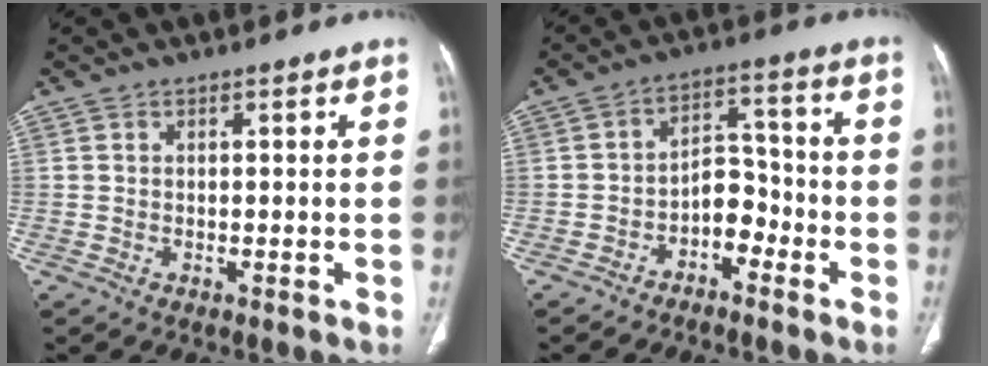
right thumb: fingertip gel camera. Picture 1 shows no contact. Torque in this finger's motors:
{"motor_torque": [2.89, 2.12, 1.08, -1.03, 0.07]}